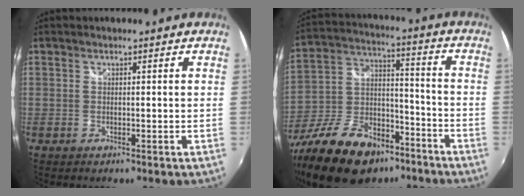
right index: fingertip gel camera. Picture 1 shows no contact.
{"total": 23.6, "force": [-15.7, 12.3, 12.7], "torque": [-0.271, 0.000, -0.259]}